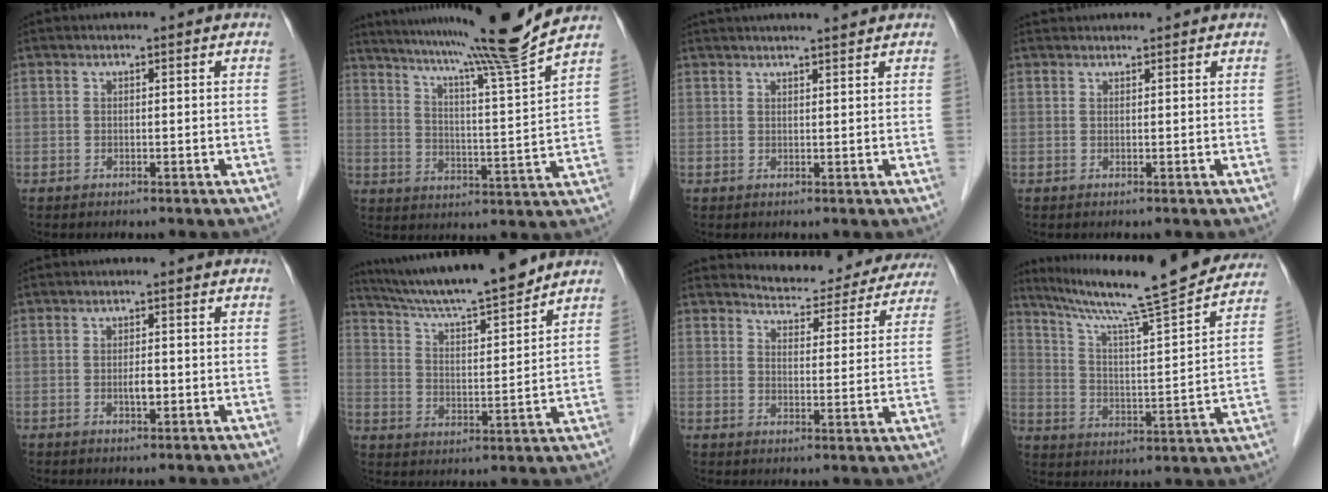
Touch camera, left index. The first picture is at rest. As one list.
[{"total": 17.5, "force": [15.0, -3.2, 8.3], "torque": [-0.142, -0.042, 0.215]}, {"total": 7.7, "force": [7.1, 0.1, 2.8], "torque": [-0.038, 0.025, 0.088]}, {"total": 3.1, "force": [3.0, 0.5, 0.5], "torque": [-0.004, 0.033, 0.046]}, {"total": 1.6, "force": [-0.3, 0.5, 1.5], "torque": [-0.029, -0.001, -0.004]}, {"total": 15.8, "force": [14.2, 0.4, 6.9], "torque": [-0.120, 0.006, 0.233]}, {"total": 14.0, "force": [13.4, 3.8, 2.1], "torque": [-0.008, -0.017, 0.147]}, {"total": 21.7, "force": [19.0, 0.4, 10.5], "torque": [-0.170, -0.013, 0.277]}]